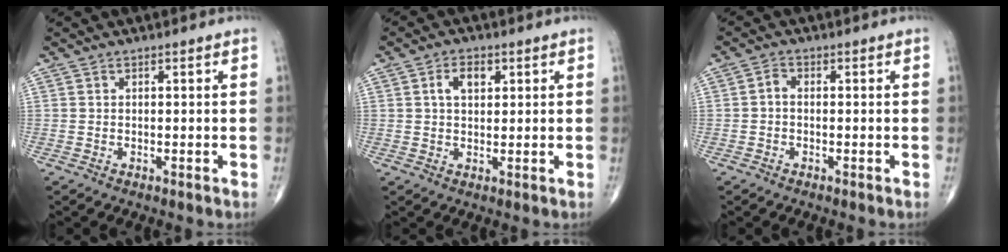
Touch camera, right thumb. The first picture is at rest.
{"total": 4.3, "force": [1.5, 2.6, 3.1], "torque": [-0.048, 0.002, 0.023]}
{"total": 1.7, "force": [-0.3, 1.1, 1.2], "torque": [-0.018, 0.005, -0.011]}